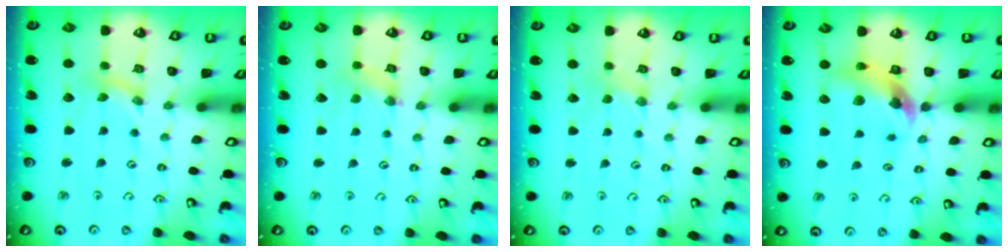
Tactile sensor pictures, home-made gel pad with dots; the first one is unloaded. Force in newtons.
{"total": 1.4, "press": 1.3, "slide": 0.3}
{"total": 1.2, "press": 1.2, "slide": 0.3}
{"total": 11.5, "press": 11.4, "slide": 1.5}